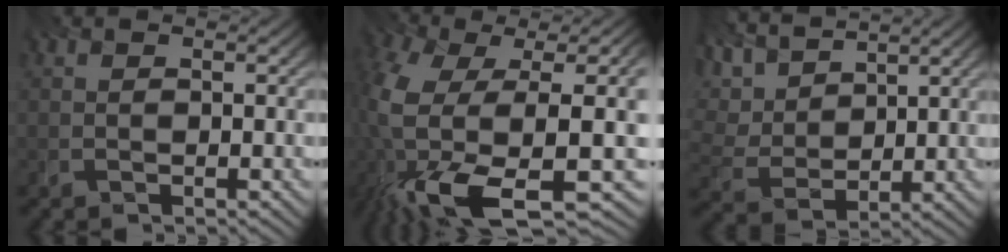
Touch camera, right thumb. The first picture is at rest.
{"total": 16.6, "force": [-4.4, 6.6, 14.6], "torque": [-0.314, -0.028, -0.051]}
{"total": 7.2, "force": [4.7, 3.6, 4.1], "torque": [-0.119, 0.015, 0.084]}